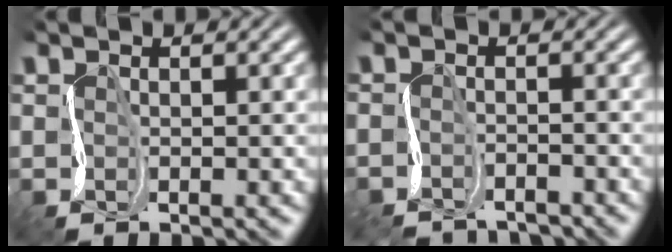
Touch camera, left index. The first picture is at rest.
{"total": 3.5, "force": [-3.5, 0.2, 0.0], "torque": [-0.005, -0.006, -0.065]}